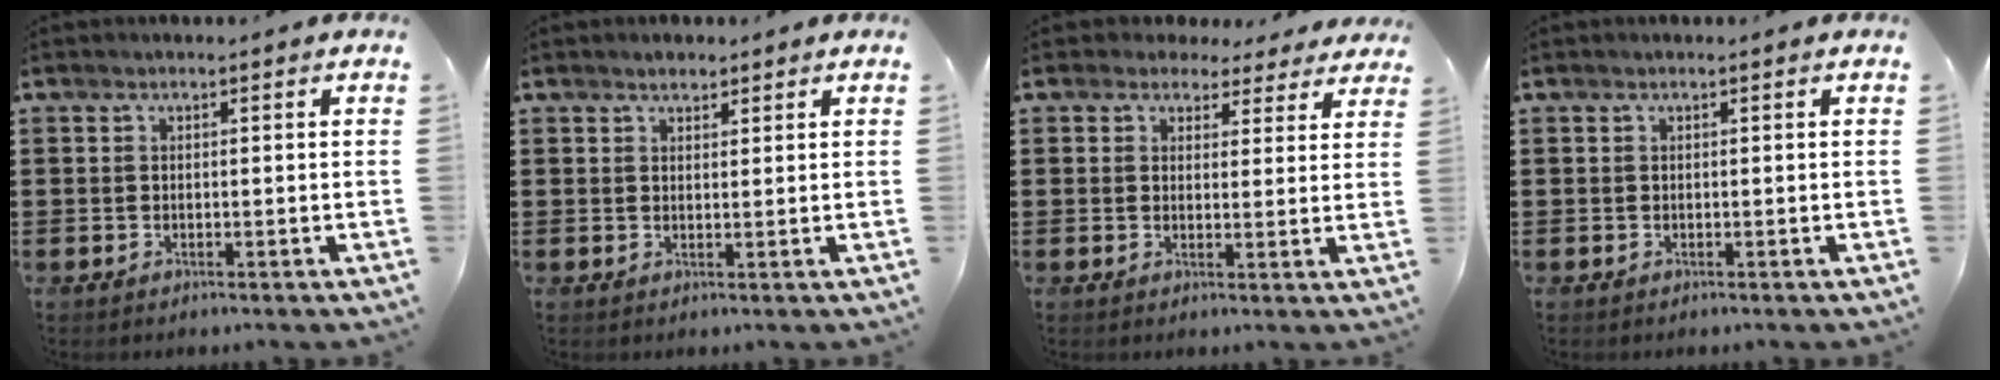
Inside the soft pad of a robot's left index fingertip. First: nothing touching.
{"total": 1.6, "force": [1.4, 0.6, 0.3], "torque": [-0.008, 0.004, 0.027]}
{"total": 3.3, "force": [2.8, 1.6, 0.6], "torque": [-0.017, -0.003, 0.051]}
{"total": 0.0}